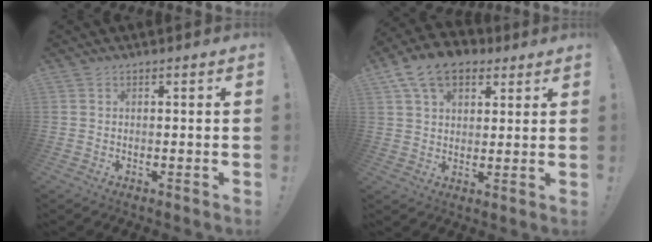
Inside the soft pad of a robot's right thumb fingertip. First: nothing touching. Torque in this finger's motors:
{"motor_torque": [-0.67, 1.31, 1.04, 0.11, 0.06]}